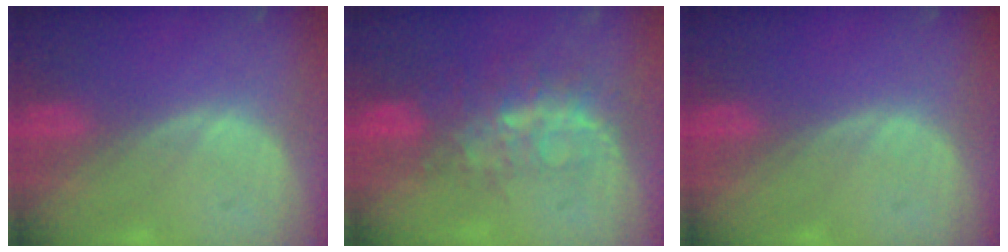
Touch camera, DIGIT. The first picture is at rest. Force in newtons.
{"total": 8.3, "press": 6.9, "slide": 4.7}
{"total": 0.0}